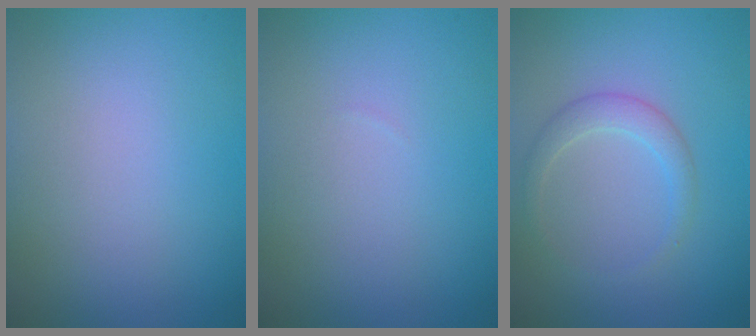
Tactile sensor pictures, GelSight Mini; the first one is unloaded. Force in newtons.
{"total": 0.0}
{"total": 1.9, "press": 1.9, "slide": 0.1}